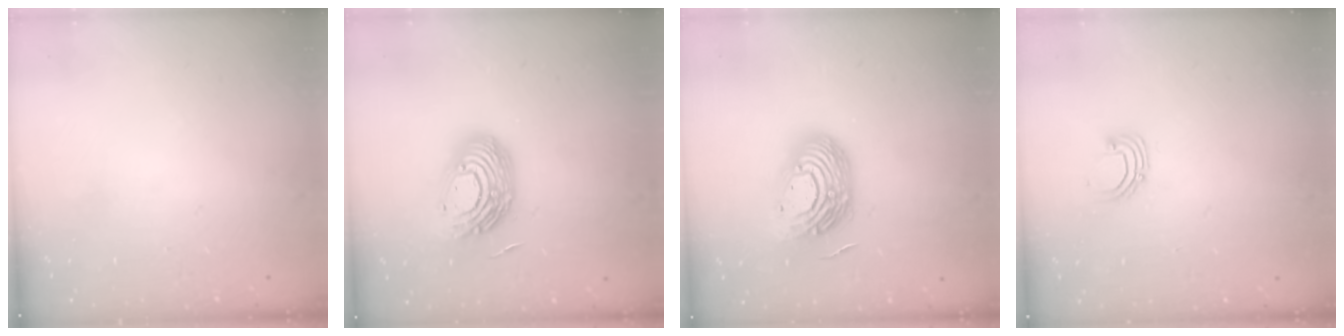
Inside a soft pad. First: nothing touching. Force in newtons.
{"total": 14.5, "press": 14.5, "slide": 1.0}
{"total": 15.3, "press": 15.2, "slide": 1.1}
{"total": 3.4, "press": 3.4, "slide": 0.3}